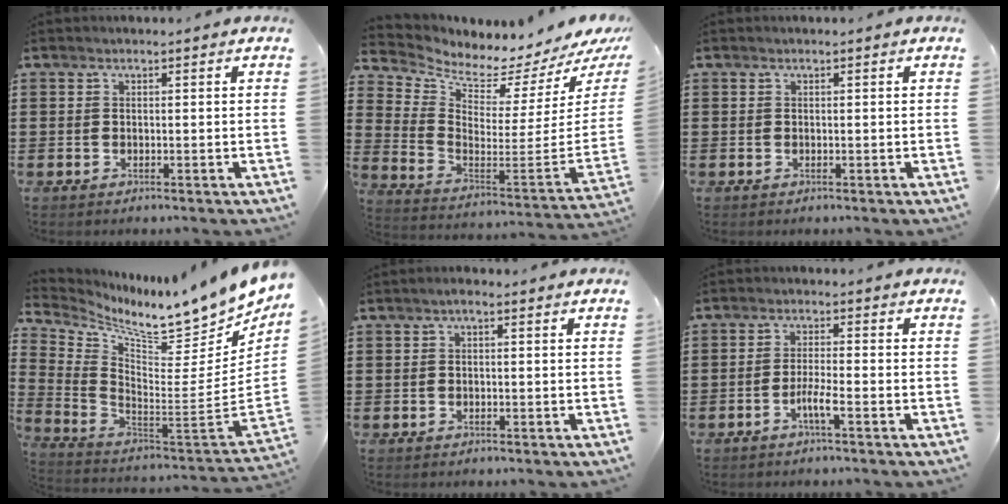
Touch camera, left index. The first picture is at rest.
{"total": 2.6, "force": [2.5, 0.1, 0.7], "torque": [-0.032, -0.062, 0.031]}
{"total": 0.0}
{"total": 8.8, "force": [7.5, 1.0, 4.3], "torque": [-0.087, -0.085, 0.120]}
{"total": 0.8, "force": [-0.3, 0.3, 0.7], "torque": [-0.015, 0.000, -0.006]}
{"total": 3.3, "force": [-1.9, 0.1, 2.7], "torque": [-0.055, -0.002, -0.036]}